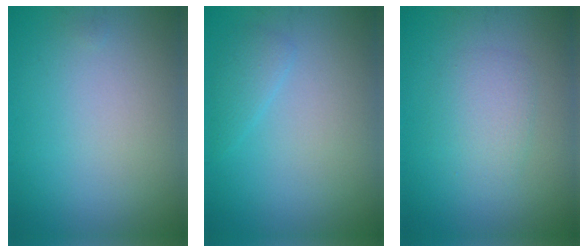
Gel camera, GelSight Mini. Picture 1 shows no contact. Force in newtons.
{"total": 1.4, "press": 1.4, "slide": 0.1}
{"total": 2.4, "press": 2.4, "slide": 0.2}